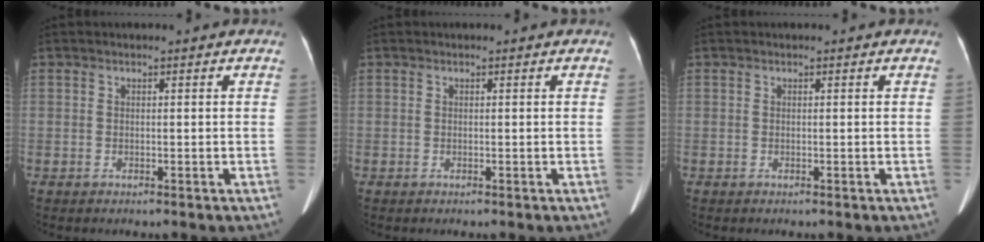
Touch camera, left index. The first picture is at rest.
{"total": 0.0}
{"total": 0.0}